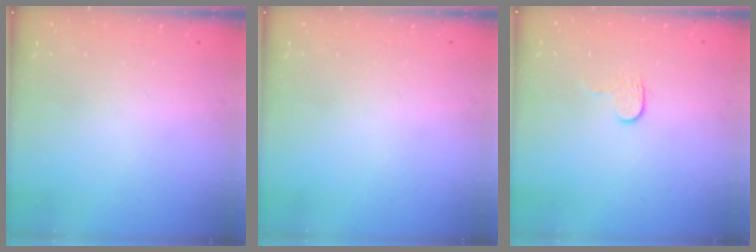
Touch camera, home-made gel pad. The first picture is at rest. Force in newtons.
{"total": 0.0}
{"total": 3.4, "press": 3.4, "slide": 0.4}